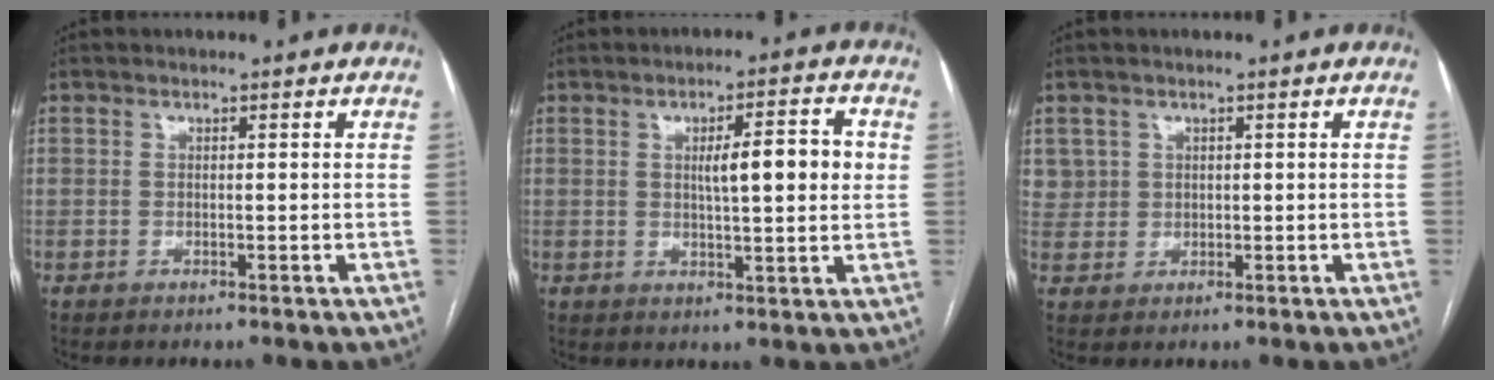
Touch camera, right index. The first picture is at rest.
{"total": 8.0, "force": [1.3, 1.1, 7.8], "torque": [-0.118, 0.012, 0.021]}
{"total": 3.1, "force": [1.3, 2.8, -0.2], "torque": [0.019, 0.008, 0.022]}